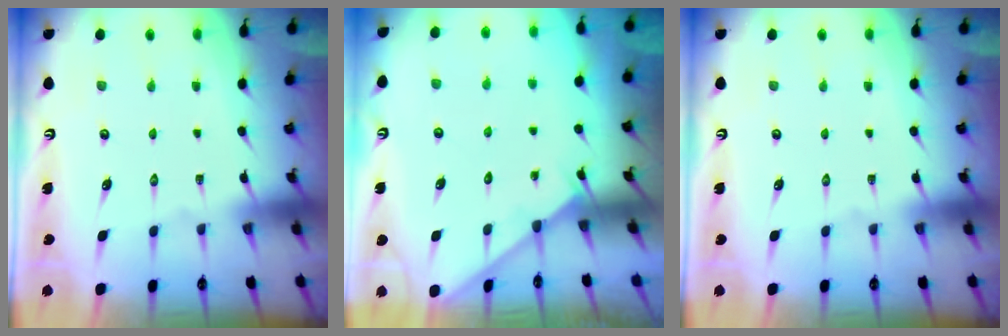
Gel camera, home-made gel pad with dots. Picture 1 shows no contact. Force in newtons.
{"total": 2.8, "press": 2.8, "slide": 0.3}
{"total": 0.0}